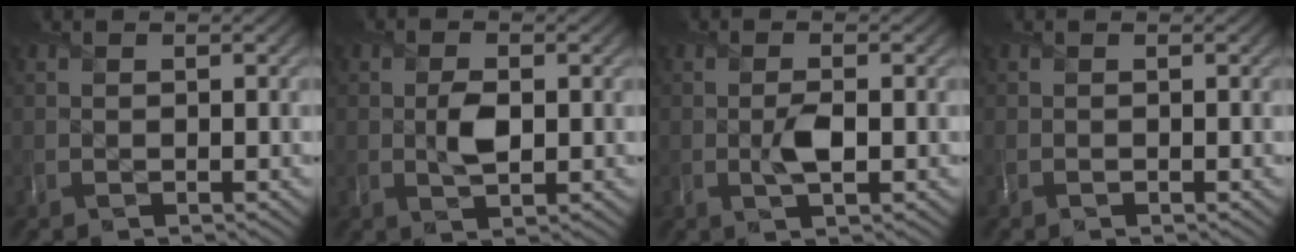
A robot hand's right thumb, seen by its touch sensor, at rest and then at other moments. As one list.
[{"total": 3.3, "force": [0.0, 1.9, 2.7], "torque": [-0.055, -0.004, 0.002]}, {"total": 2.7, "force": [-0.4, 1.2, 2.4], "torque": [-0.050, -0.002, -0.006]}, {"total": 0.0}]